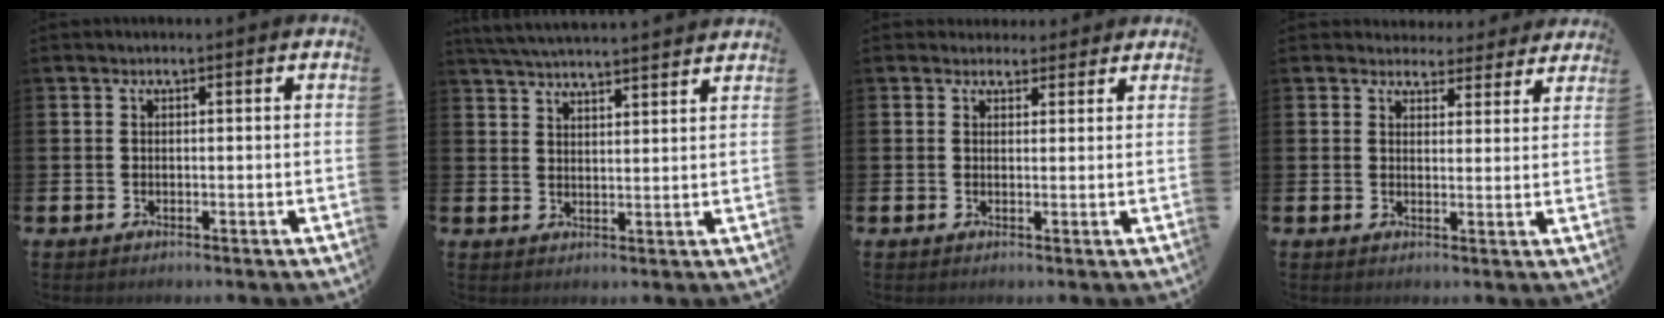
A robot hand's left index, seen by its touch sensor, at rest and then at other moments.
{"total": 4.8, "force": [4.7, -0.4, 0.5], "torque": [-0.031, -0.024, 0.087]}
{"total": 2.5, "force": [2.2, 1.2, -0.1], "torque": [0.011, -0.009, 0.038]}
{"total": 3.9, "force": [3.5, 1.6, 0.1], "torque": [-0.008, -0.023, 0.062]}